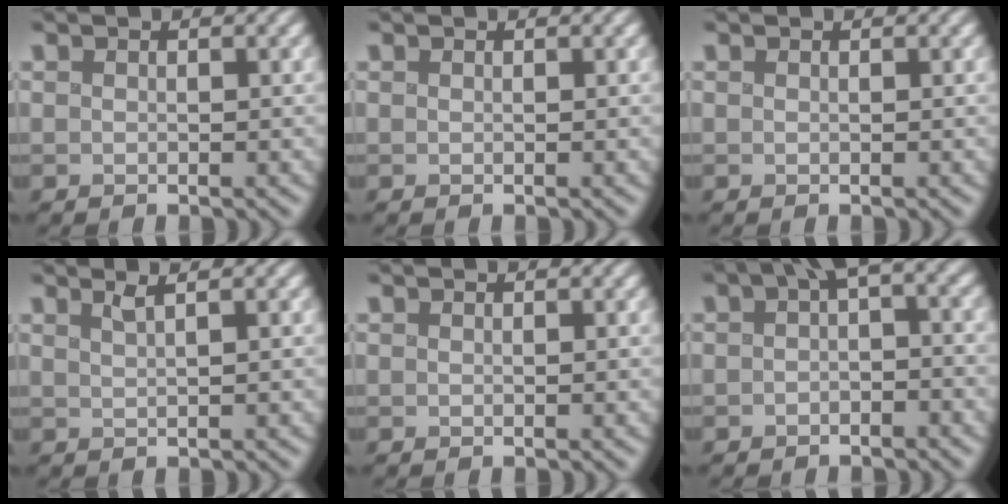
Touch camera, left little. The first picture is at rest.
{"total": 0.0}
{"total": 0.0}
{"total": 1.0, "force": [0.3, 0.3, 0.9], "torque": [-0.006, 0.005, 0.003]}
{"total": 0.0}
{"total": 4.3, "force": [0.3, 2.4, 3.6], "torque": [-0.042, 0.015, -0.006]}